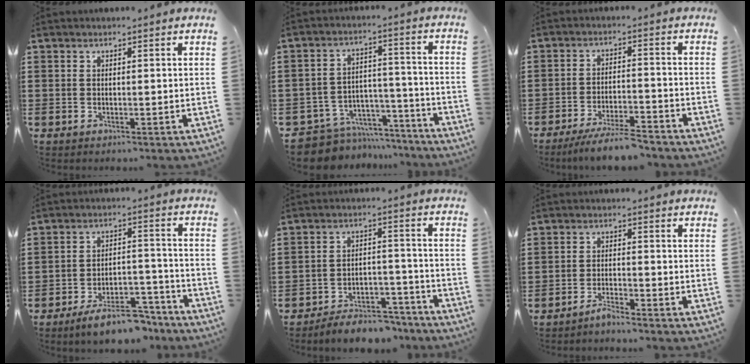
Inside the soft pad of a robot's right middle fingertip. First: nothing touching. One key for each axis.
{"total": 7.4, "fx": -6.9, "fy": 2.5, "fz": 0.9, "tx": -0.025, "ty": 0.013, "tz": -0.135}
{"total": 5.8, "fx": -5.2, "fy": 0.2, "fz": 2.5, "tx": -0.054, "ty": -0.011, "tz": -0.099}
{"total": 8.6, "fx": -7.1, "fy": 2.2, "fz": 4.3, "tx": -0.069, "ty": 0.018, "tz": -0.128}
{"total": 5.8, "fx": -5.6, "fy": 0.9, "fz": 0.9, "tx": -0.013, "ty": 0.014, "tz": -0.109}
{"total": 2.4, "fx": -2.3, "fy": -0.1, "fz": 0.7, "tx": -0.020, "ty": 0.000, "tz": -0.047}